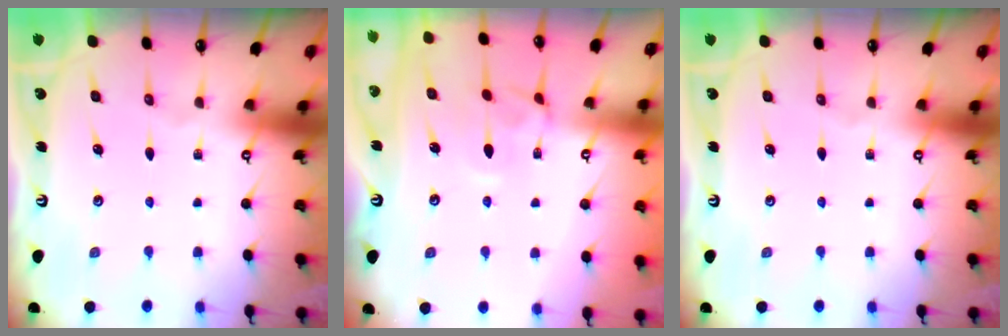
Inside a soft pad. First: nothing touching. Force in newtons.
{"total": 1.3, "press": 1.2, "slide": 0.6}
{"total": 0.0}